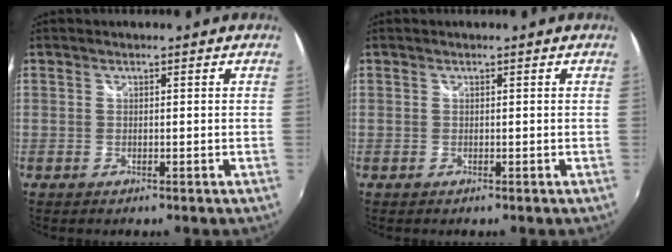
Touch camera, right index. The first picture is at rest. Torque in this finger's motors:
{"motor_torque": [0.54, 0.40, -0.04, 0.00]}